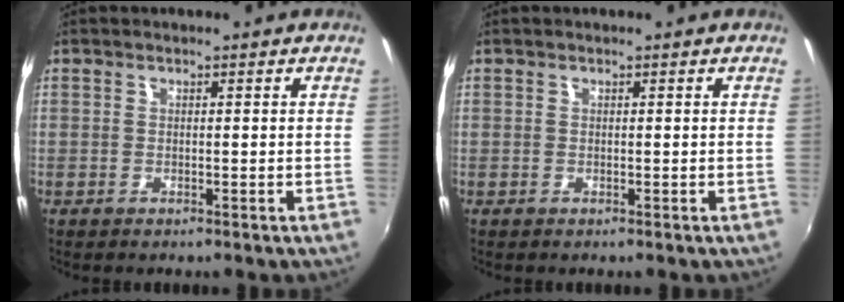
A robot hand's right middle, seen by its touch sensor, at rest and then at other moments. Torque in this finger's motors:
{"motor_torque": [-0.03, -0.03, 0.00, 0.00]}